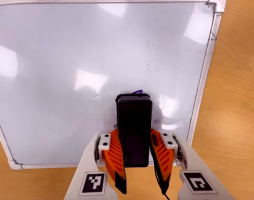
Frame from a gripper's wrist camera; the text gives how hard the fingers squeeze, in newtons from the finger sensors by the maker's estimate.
{"total": 15.4, "left": 16.2, "right": 14.6}